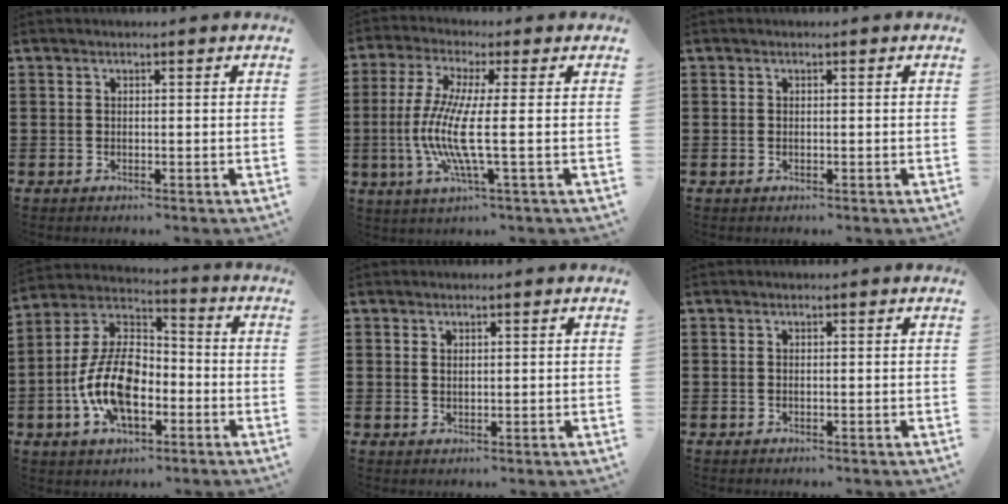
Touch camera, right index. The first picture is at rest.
{"total": 8.8, "force": [-1.2, 0.4, 8.8], "torque": [-0.204, -0.028, -0.036]}
{"total": 0.0}
{"total": 12.6, "force": [-3.8, 6.7, 9.9], "torque": [-0.235, 0.005, -0.077]}
{"total": 0.9, "force": [0.7, 0.5, 0.3], "torque": [-0.007, 0.003, 0.014]}
{"total": 0.0}